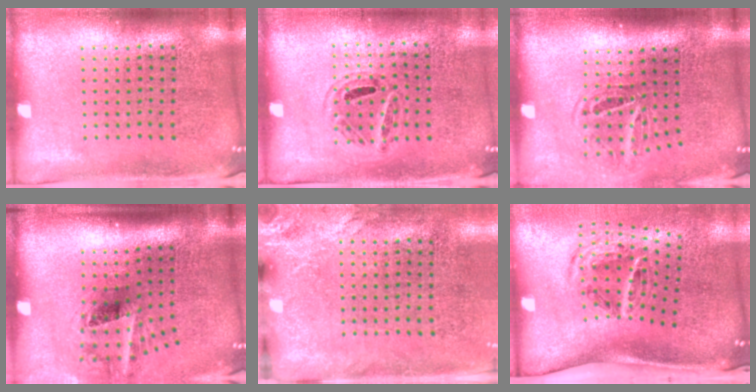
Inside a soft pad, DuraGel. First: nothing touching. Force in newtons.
{"total": 1.0, "press": 0.8, "slide": 0.6}
{"total": 1.8, "press": 1.2, "slide": 1.4}
{"total": 1.9, "press": 1.2, "slide": 1.4}
{"total": 2.6, "press": 2.0, "slide": 1.6}
{"total": 1.9, "press": 1.1, "slide": 1.6}